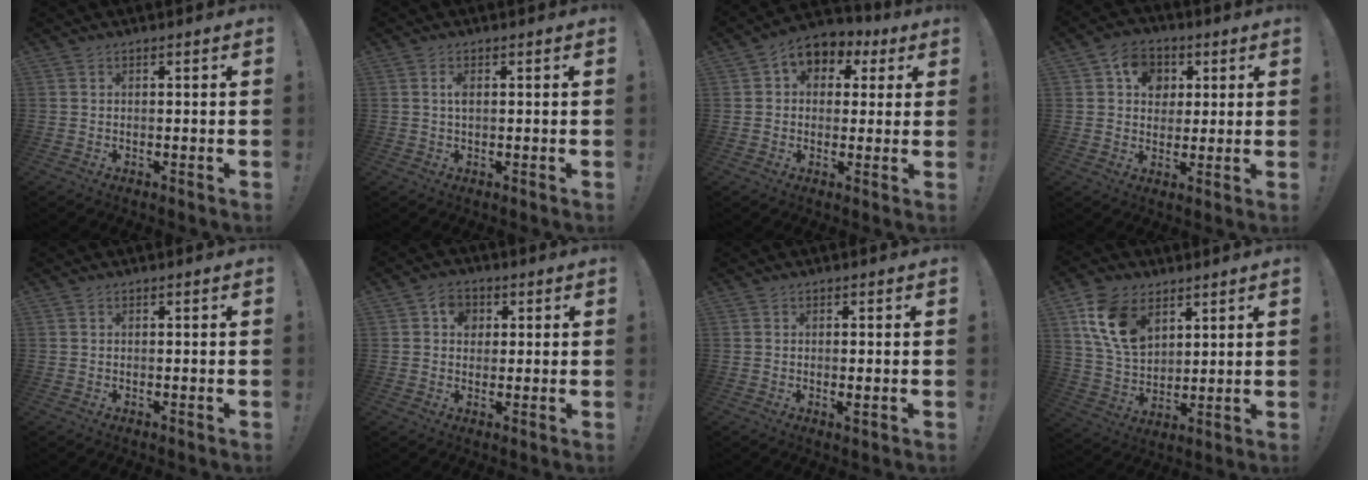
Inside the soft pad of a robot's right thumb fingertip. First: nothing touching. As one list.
[{"total": 1.7, "force": [0.1, 0.6, 1.5], "torque": [-0.026, 0.002, -0.001]}, {"total": 6.8, "force": [1.9, 5.9, 2.9], "torque": [-0.038, -0.007, 0.040]}, {"total": 10.1, "force": [3.2, 8.6, 4.3], "torque": [-0.063, -0.004, 0.064]}, {"total": 0.0}, {"total": 5.5, "force": [1.4, 4.7, 2.5], "torque": [-0.034, 0.003, 0.024]}, {"total": 1.6, "force": [-0.1, 0.2, 1.6], "torque": [-0.028, -0.001, -0.001]}, {"total": 15.4, "force": [7.3, 10.1, 9.0], "torque": [-0.172, -0.025, 0.142]}]